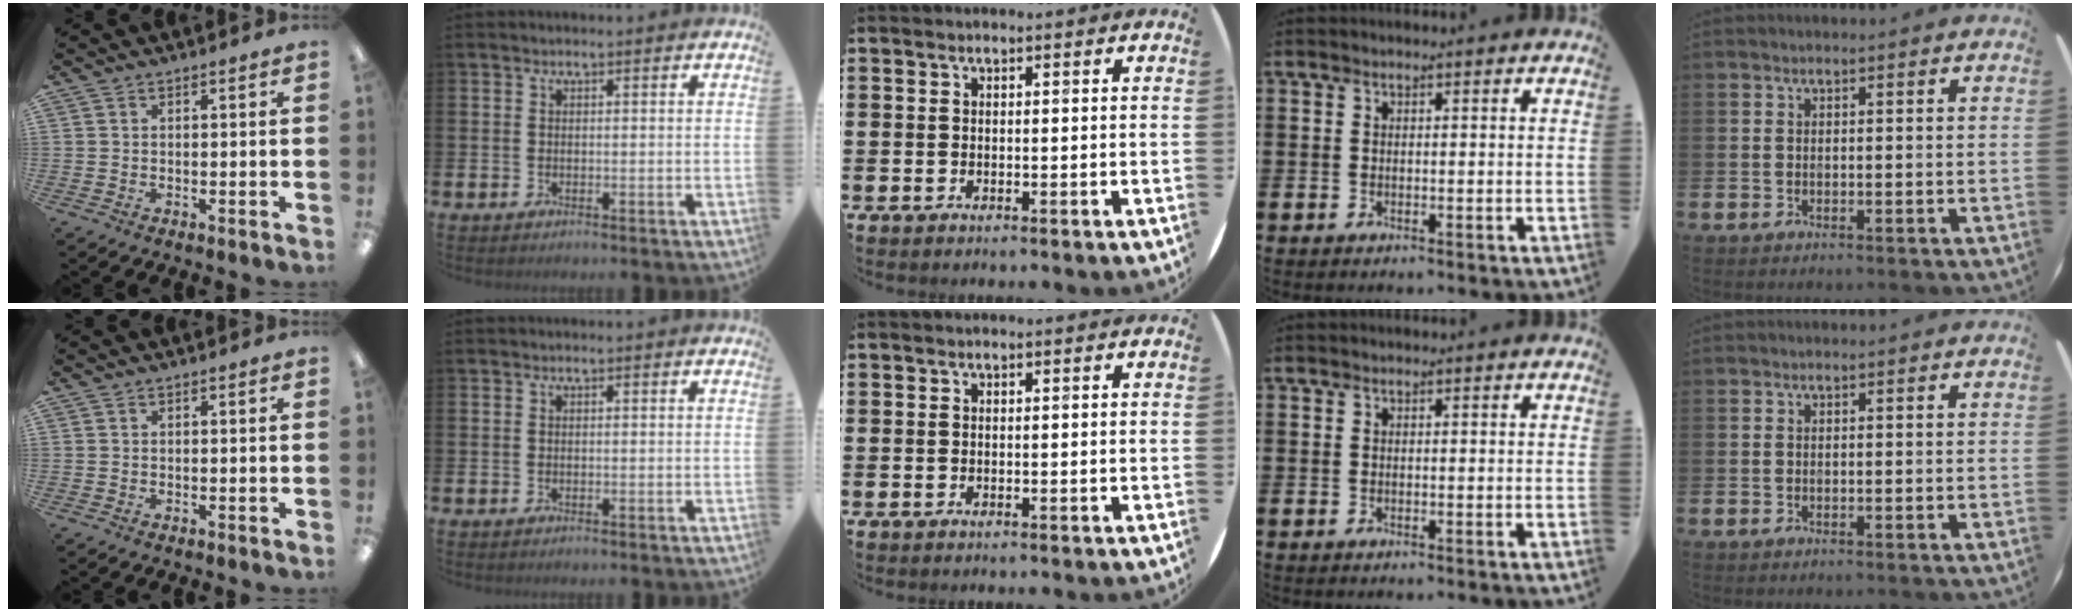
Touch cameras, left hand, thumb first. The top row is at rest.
{}